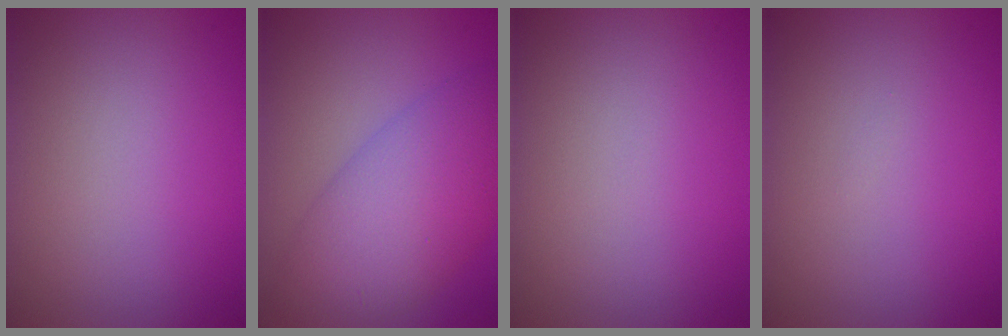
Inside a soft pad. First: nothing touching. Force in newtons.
{"total": 7.5, "press": 7.5, "slide": 0.3}
{"total": 0.0}
{"total": 0.0}